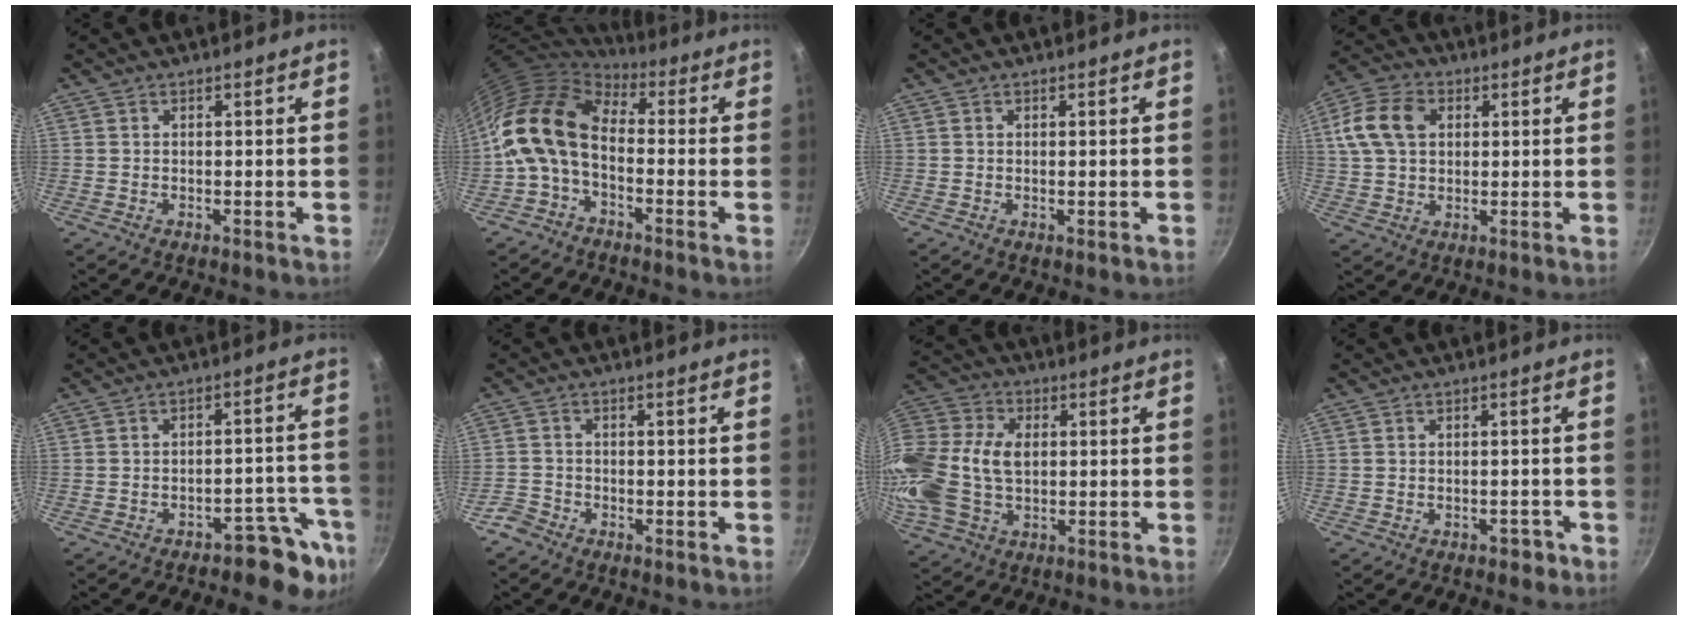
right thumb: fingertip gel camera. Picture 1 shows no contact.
{"total": 12.4, "force": [-1.5, 8.0, 9.3], "torque": [-0.158, 0.031, -0.045]}
{"total": 0.0}
{"total": 10.7, "force": [2.7, 7.7, 7.0], "torque": [-0.124, 0.010, 0.038]}
{"total": 7.8, "force": [-5.5, 3.6, 4.2], "torque": [0.006, 0.062, -0.069]}
{"total": 2.9, "force": [-2.3, 1.6, 0.5], "torque": [-0.009, 0.021, -0.047]}
{"total": 21.1, "force": [0.5, 14.7, 15.1], "torque": [-0.335, 0.033, 0.004]}
{"total": 1.9, "force": [-1.2, 1.2, 0.8], "torque": [0.005, 0.018, -0.004]}